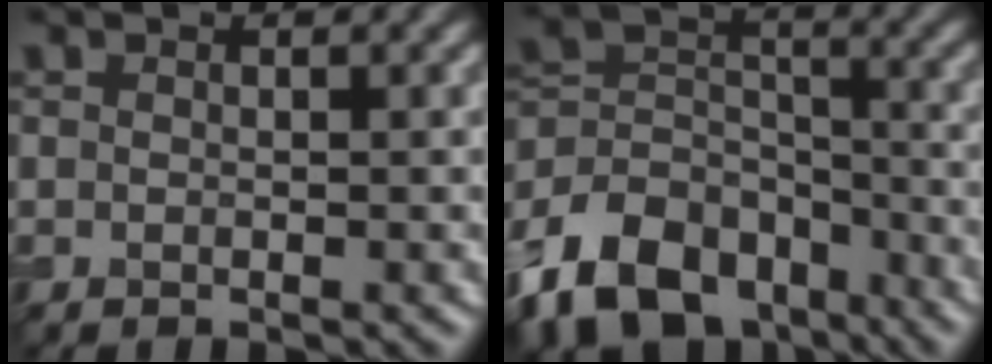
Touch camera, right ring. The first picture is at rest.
{"total": 12.2, "force": [-8.4, 7.4, 5.0], "torque": [-0.094, 0.004, -0.156]}